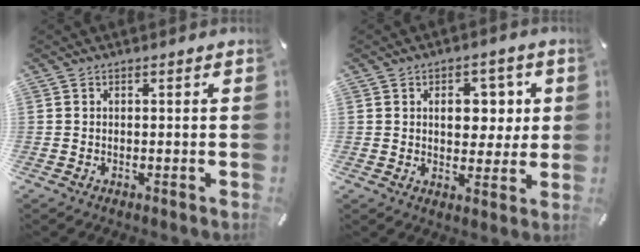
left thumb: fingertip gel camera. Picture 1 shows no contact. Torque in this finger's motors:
{"motor_torque": [1.47, 1.33, 0.76, -0.19, 0.05]}